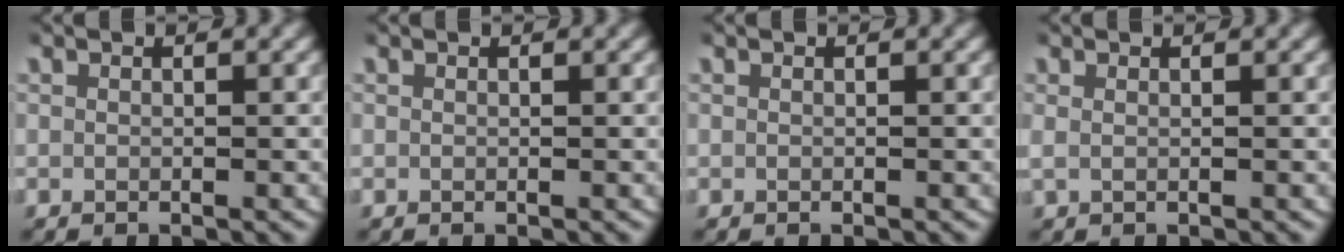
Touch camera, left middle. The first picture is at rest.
{"total": 0.0}
{"total": 0.0}
{"total": 0.8, "force": [0.3, 0.2, 0.7], "torque": [-0.017, 0.000, 0.007]}